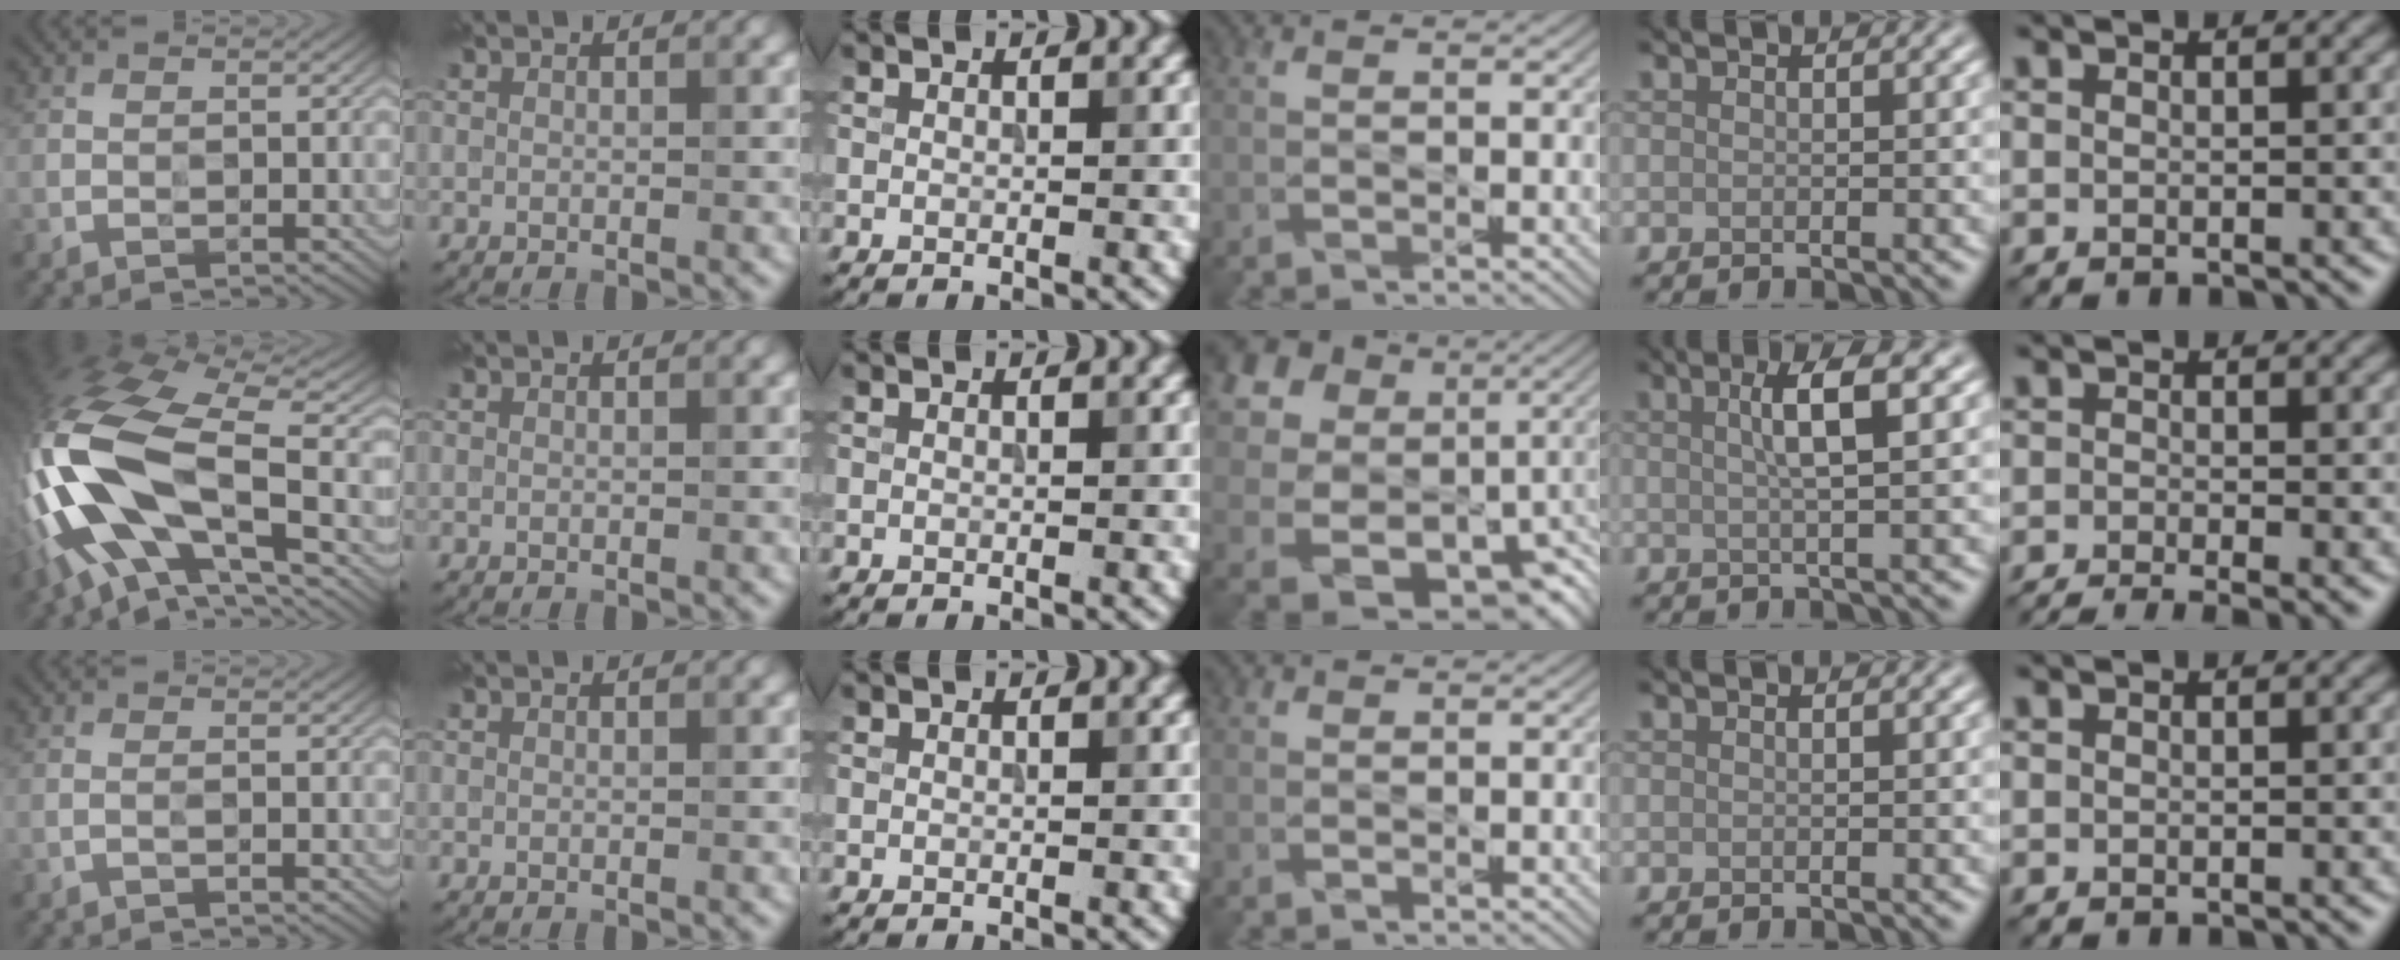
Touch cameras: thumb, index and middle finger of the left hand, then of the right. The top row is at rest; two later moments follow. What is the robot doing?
{"motion": "wipe", "object": "mirror"}